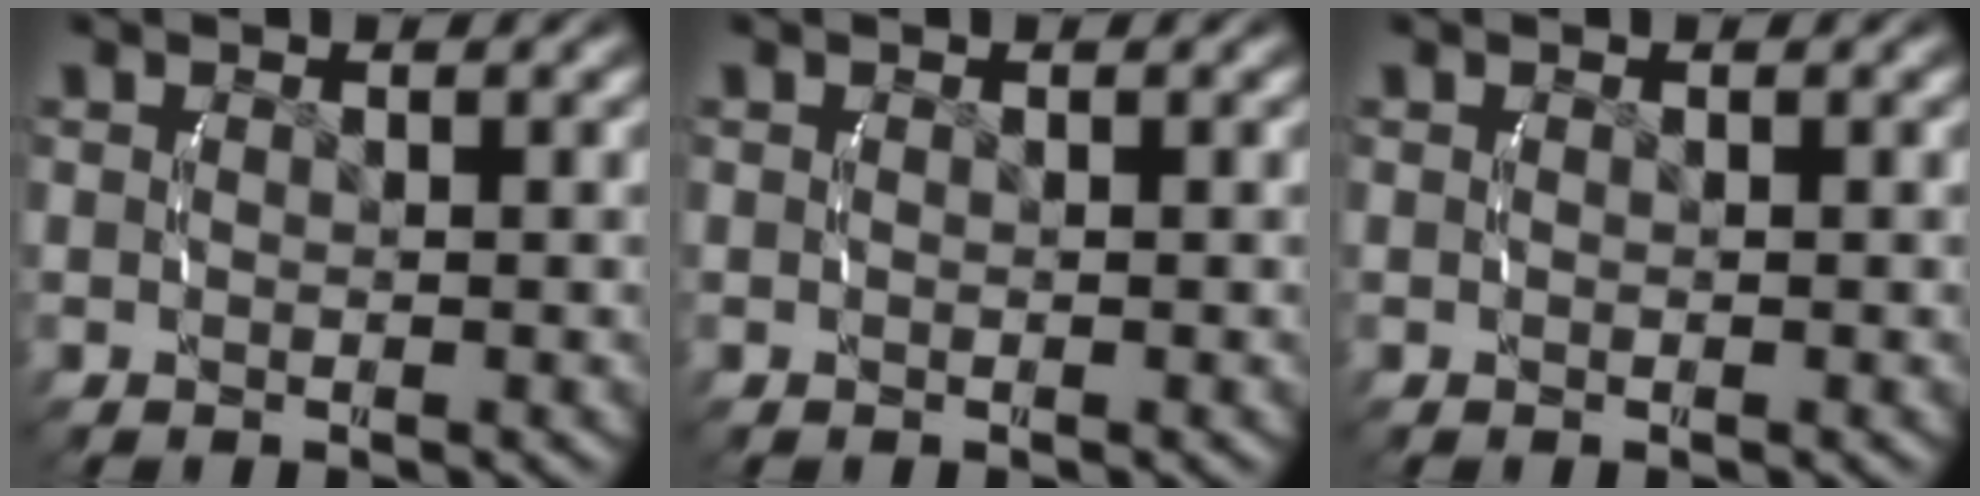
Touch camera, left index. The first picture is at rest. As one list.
[{"total": 0.0}, {"total": 0.0}]